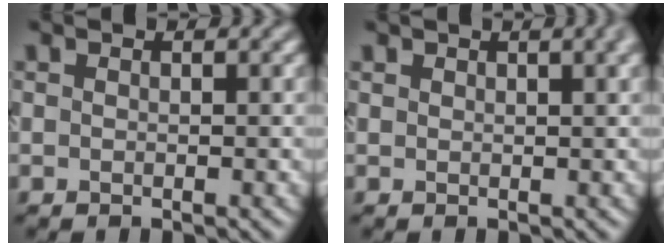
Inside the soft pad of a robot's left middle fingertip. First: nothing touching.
{"total": 2.2, "force": [1.2, 1.1, 1.5], "torque": [0.001, 0.012, 0.021]}